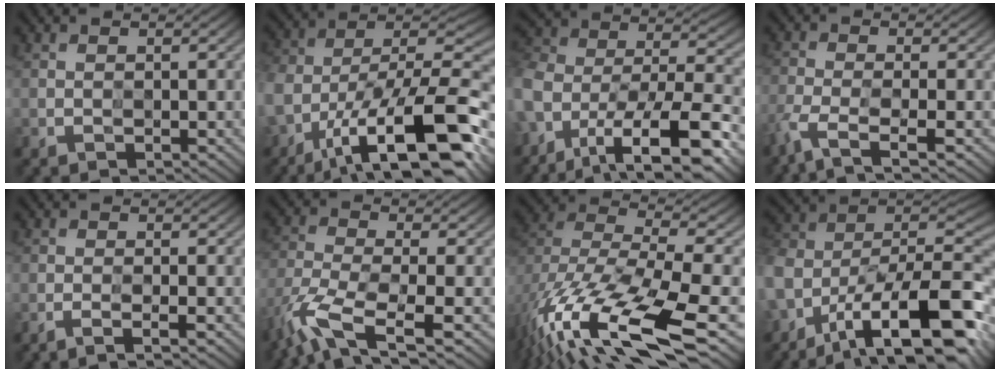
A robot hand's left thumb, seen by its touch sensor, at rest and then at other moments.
{"total": 18.2, "force": [-11.4, 7.0, 12.3], "torque": [-0.224, -0.014, -0.199]}
{"total": 14.0, "force": [-9.9, 6.3, 7.7], "torque": [-0.191, -0.014, -0.165]}
{"total": 4.8, "force": [-3.9, 0.7, 2.7], "torque": [-0.064, -0.011, -0.084]}
{"total": 1.7, "force": [-1.5, -0.6, 0.6], "torque": [-0.013, -0.002, -0.033]}
{"total": 8.7, "force": [-6.1, 2.2, 5.8], "torque": [-0.130, -0.021, -0.120]}
{"total": 15.8, "force": [-8.7, 6.6, 11.4], "torque": [-0.258, -0.037, -0.137]}
{"total": 18.3, "force": [-11.2, 8.7, 11.5], "torque": [-0.226, -0.014, -0.185]}